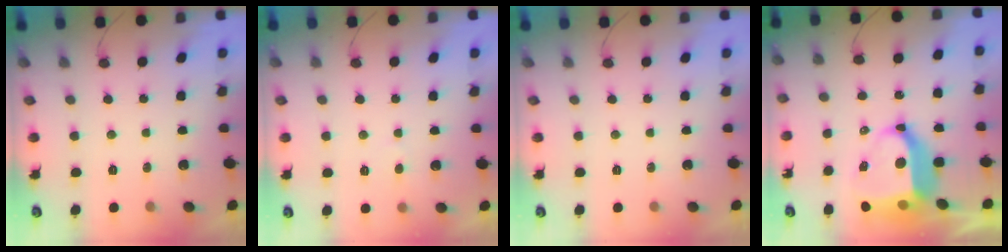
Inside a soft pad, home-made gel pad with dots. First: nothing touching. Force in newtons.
{"total": 3.1, "press": 3.1, "slide": 0.3}
{"total": 0.0}
{"total": 13.4, "press": 13.2, "slide": 1.8}